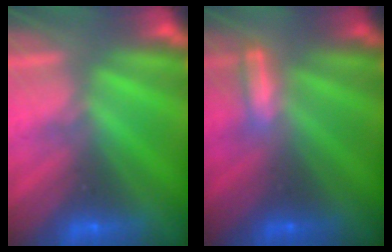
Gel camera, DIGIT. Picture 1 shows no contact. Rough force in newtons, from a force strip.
{"total": 1.3}